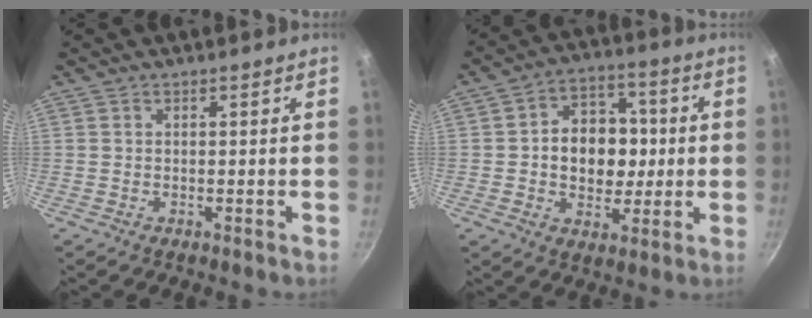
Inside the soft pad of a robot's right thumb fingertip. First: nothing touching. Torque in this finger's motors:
{"motor_torque": [-0.52, 0.92, 0.13, 0.11, 0.07]}